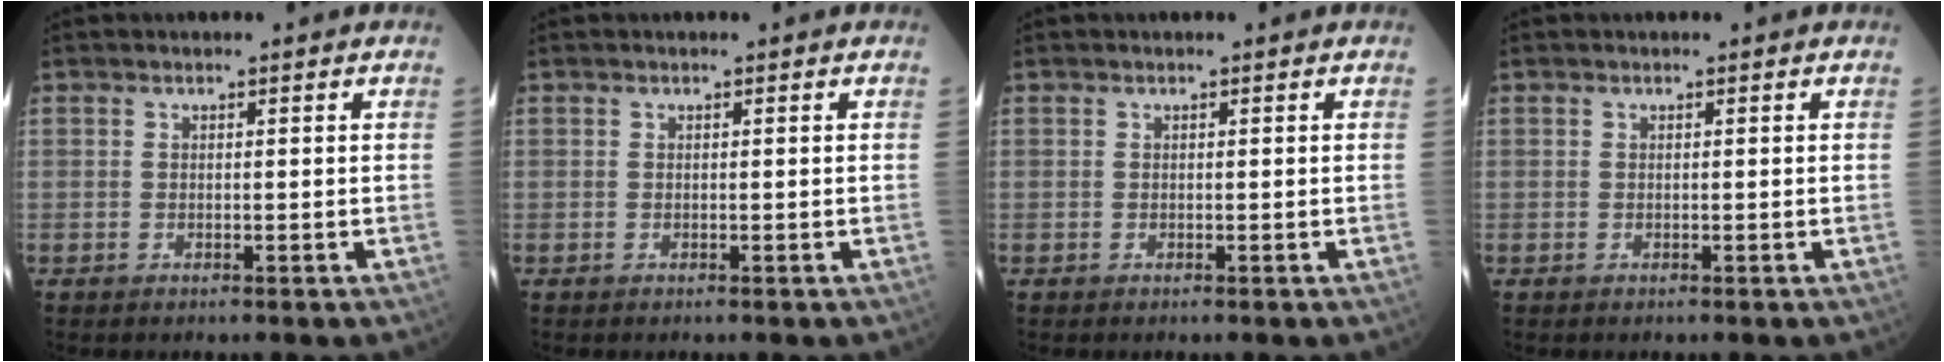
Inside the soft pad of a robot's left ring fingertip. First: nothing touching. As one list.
[{"total": 0.0}, {"total": 0.0}, {"total": 0.0}]